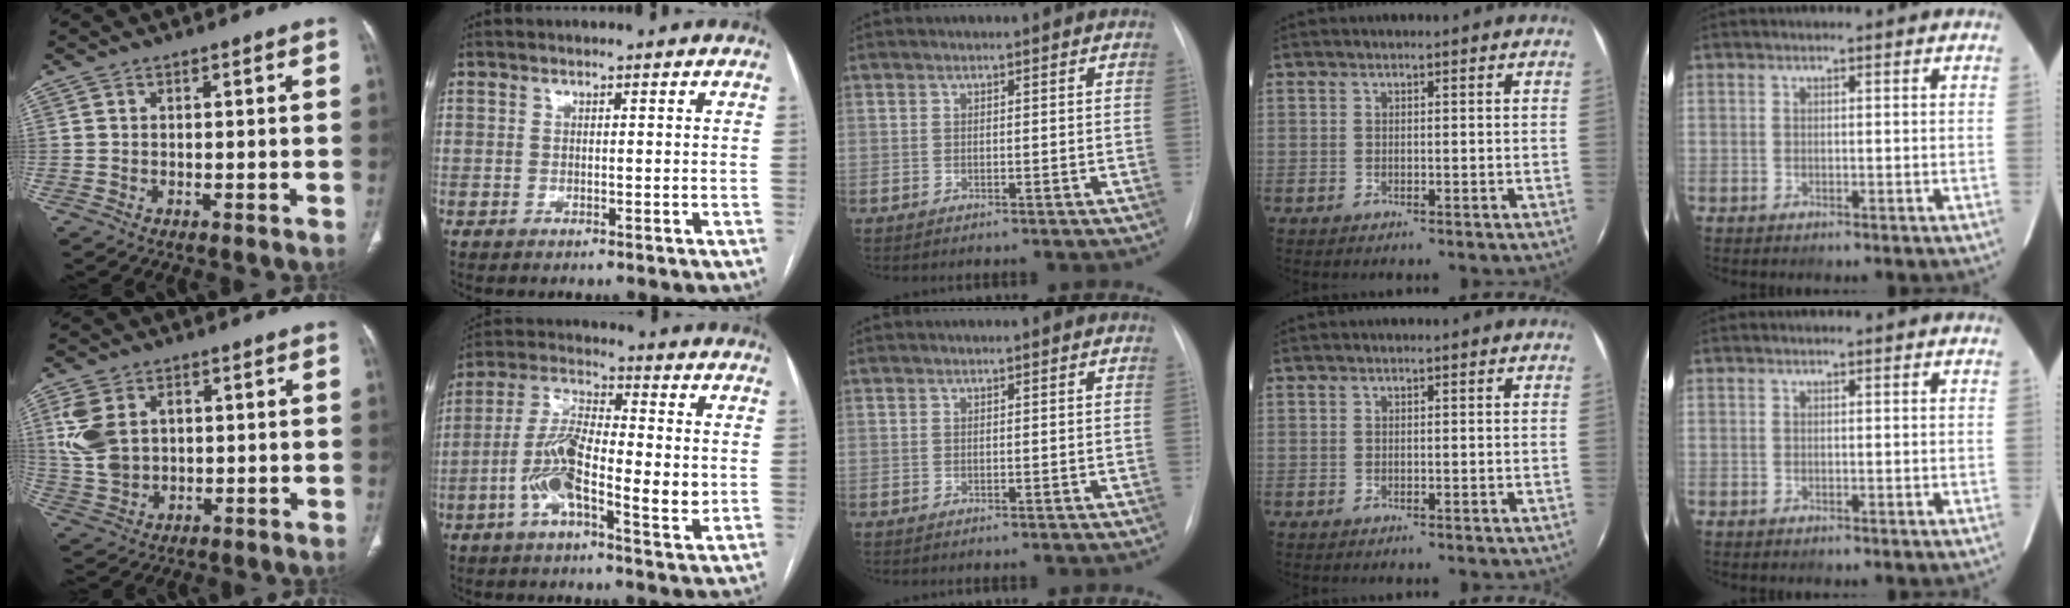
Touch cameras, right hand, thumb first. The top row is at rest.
{"thumb": {"total": 10.0, "force": [2.0, 7.3, 6.5], "torque": [-0.128, 0.005, 0.046]}, "index": {"total": 12.0, "force": [-2.1, 3.3, 11.4], "torque": [-0.223, 0.008, -0.044]}}